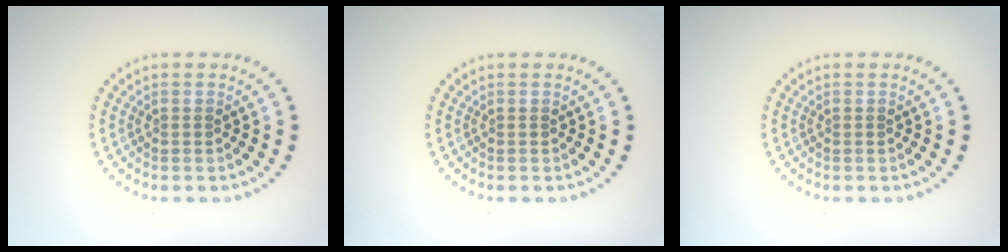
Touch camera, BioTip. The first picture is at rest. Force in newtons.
{"total": 0.0}
{"total": 0.0}